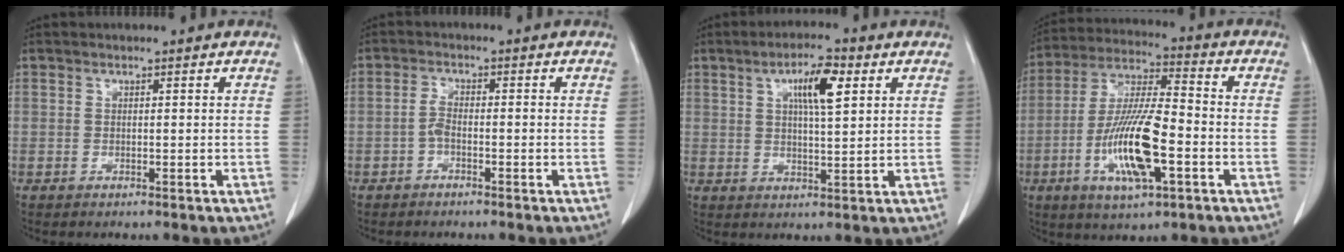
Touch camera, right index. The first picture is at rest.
{"total": 2.0, "force": [-1.0, 0.6, 1.6], "torque": [-0.031, 0.004, -0.023]}
{"total": 7.3, "force": [2.6, 1.5, 6.7], "torque": [-0.117, 0.011, 0.041]}
{"total": 14.5, "force": [-4.5, 3.0, 13.5], "torque": [-0.270, -0.005, -0.080]}